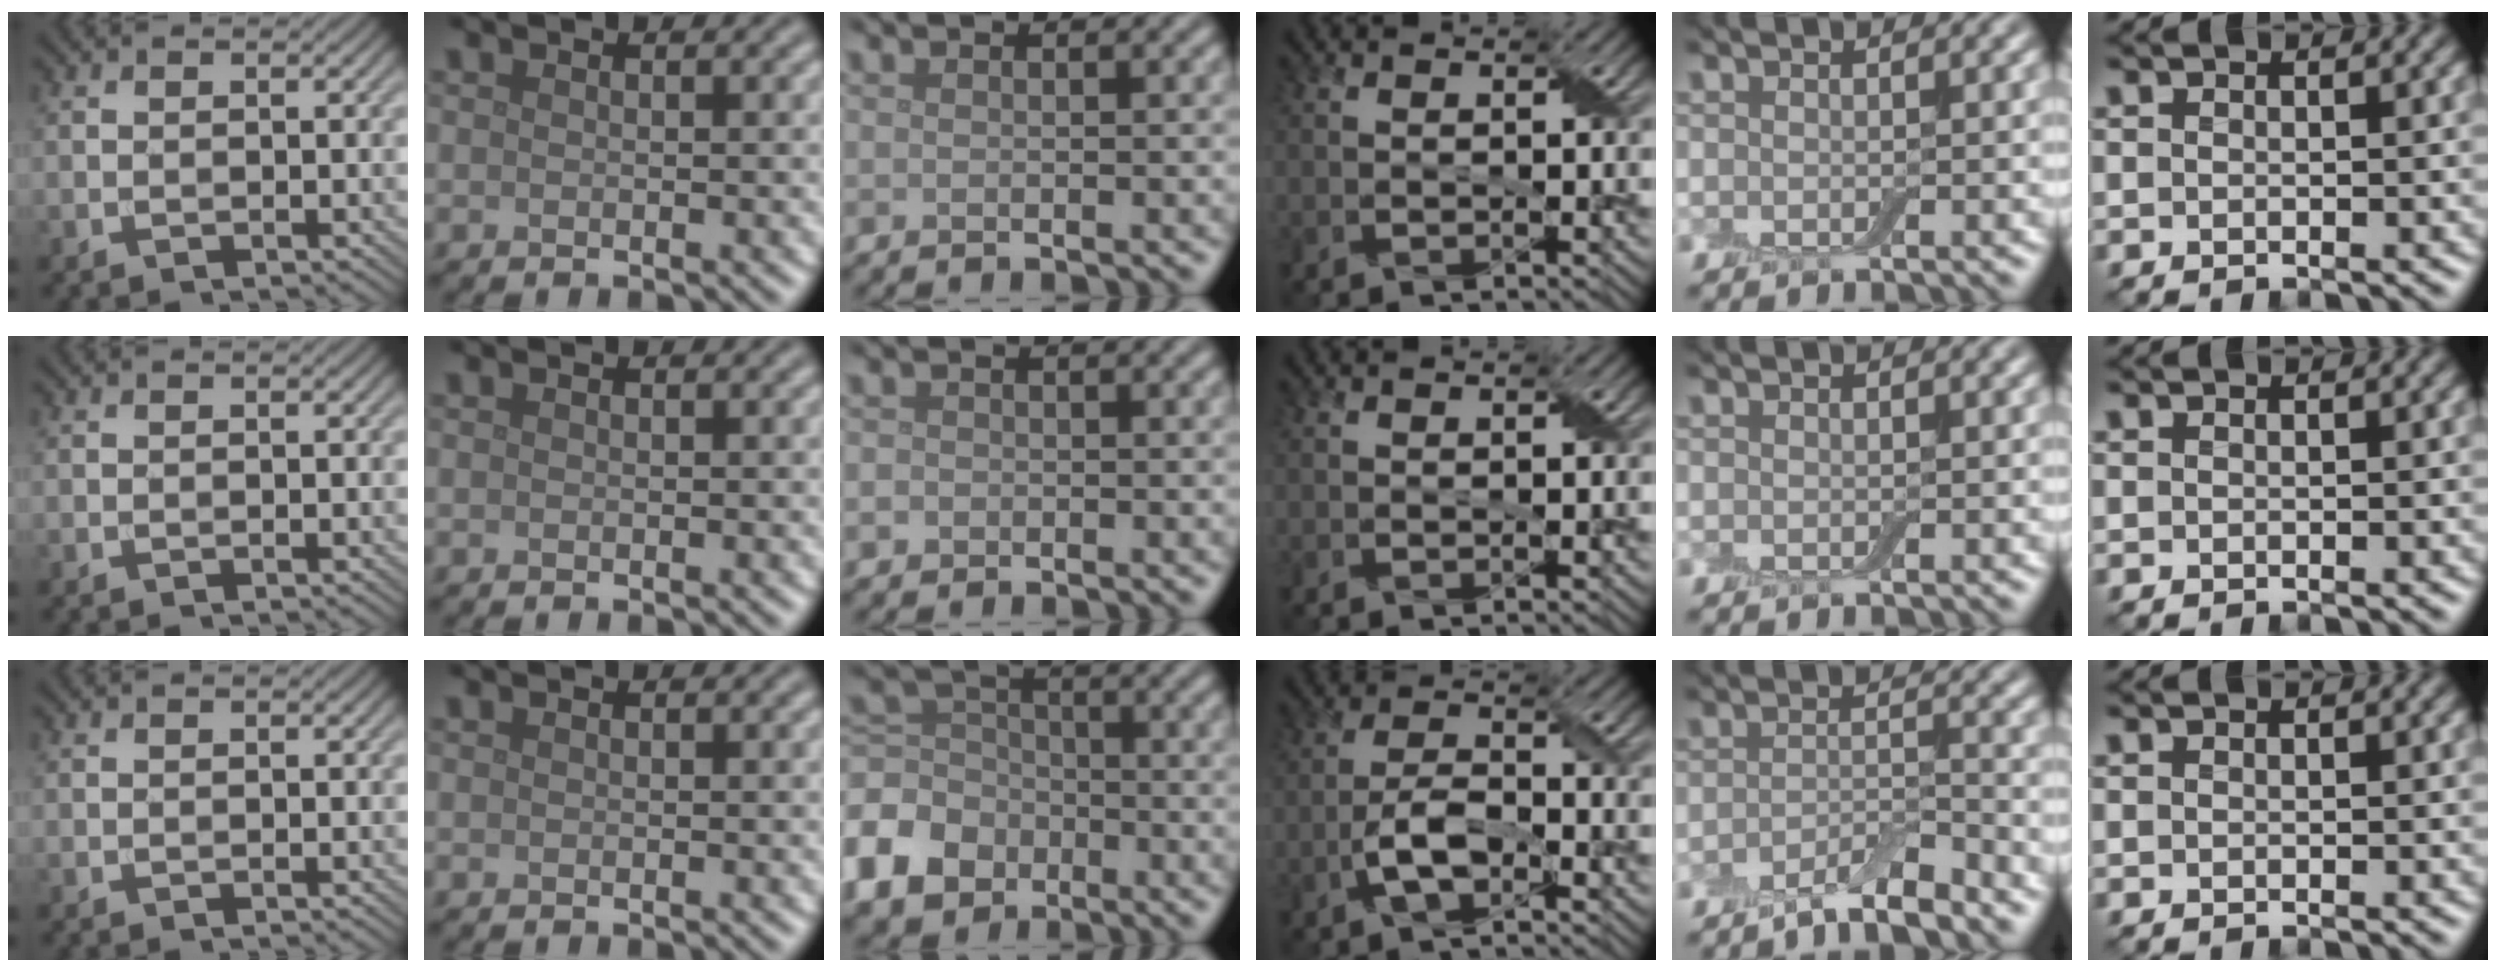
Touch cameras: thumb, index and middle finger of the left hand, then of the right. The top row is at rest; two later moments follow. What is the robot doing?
{"motion": "fold", "object": "cloth"}